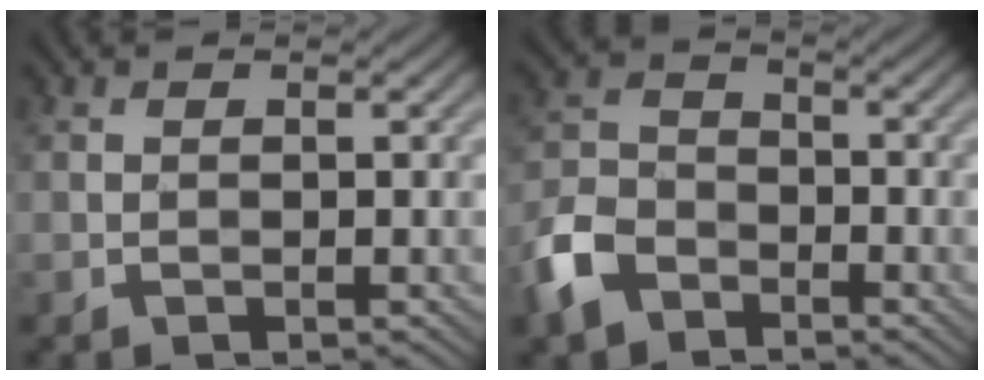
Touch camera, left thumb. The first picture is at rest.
{"total": 6.9, "force": [-4.3, 4.3, 3.3], "torque": [-0.090, 0.002, -0.101]}